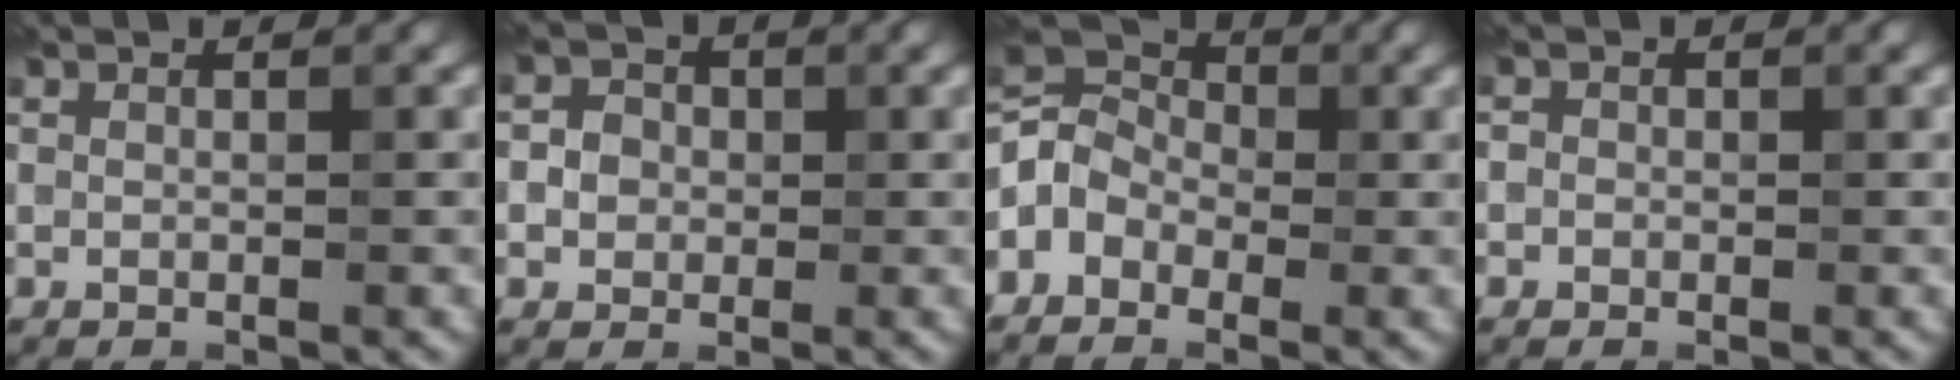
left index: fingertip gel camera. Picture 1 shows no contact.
{"total": 2.2, "force": [-0.1, 2.0, 0.9], "torque": [-0.002, 0.000, -0.011]}
{"total": 4.1, "force": [-1.7, 3.3, 1.8], "torque": [-0.036, 0.010, -0.048]}
{"total": 0.9, "force": [0.0, 0.9, 0.1], "torque": [0.005, -0.004, -0.008]}